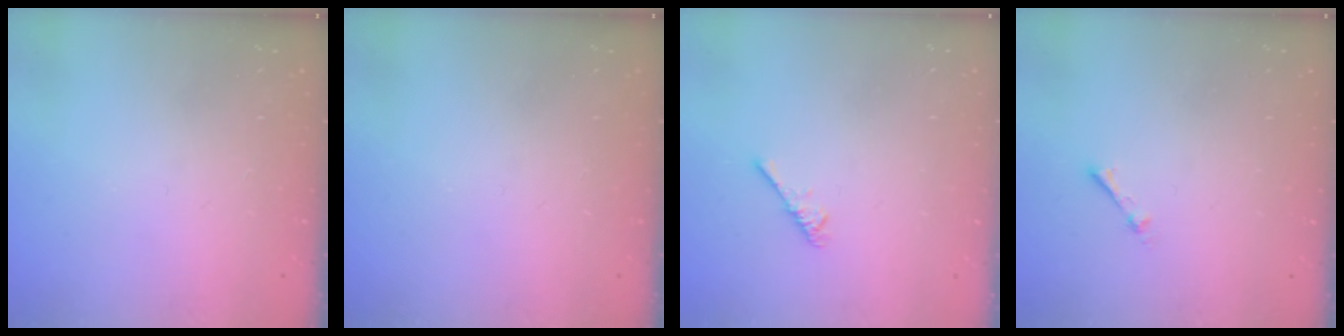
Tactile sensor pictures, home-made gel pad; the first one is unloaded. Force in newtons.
{"total": 0.0}
{"total": 2.6, "press": 2.5, "slide": 0.5}
{"total": 1.7, "press": 1.7, "slide": 0.2}